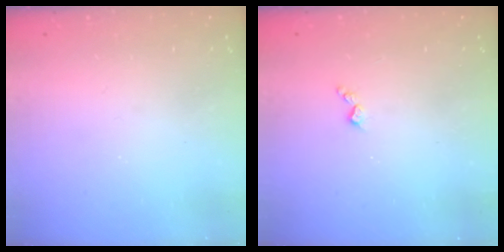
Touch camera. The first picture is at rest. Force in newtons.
{"total": 3.0, "press": 2.9, "slide": 0.6}